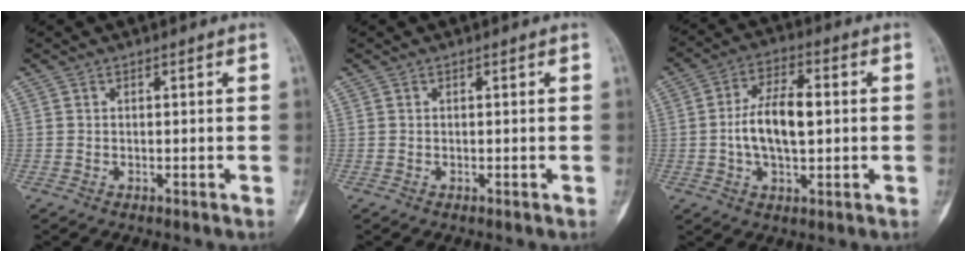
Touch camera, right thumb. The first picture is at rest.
{"total": 0.0}
{"total": 10.6, "force": [0.0, 5.3, 9.1], "torque": [-0.164, 0.013, -0.002]}